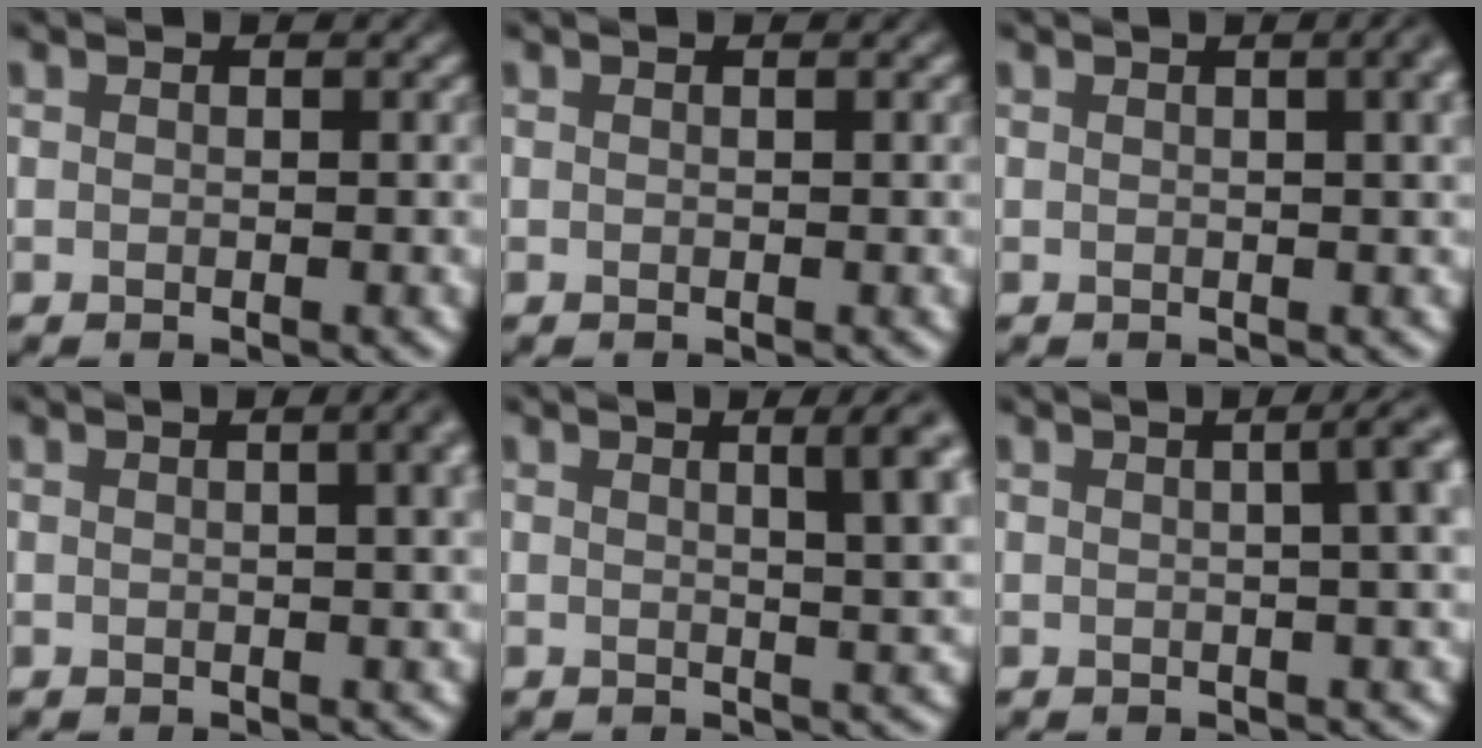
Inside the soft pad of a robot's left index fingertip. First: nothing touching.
{"total": 0.0}
{"total": 5.6, "force": [1.8, 2.6, 4.6], "torque": [-0.021, 0.031, -0.001]}
{"total": 6.4, "force": [2.0, 3.2, 5.3], "torque": [-0.017, 0.040, -0.006]}
{"total": 6.3, "force": [2.0, 2.1, 5.6], "torque": [-0.035, 0.016, 0.021]}
{"total": 9.7, "force": [2.2, 5.0, 8.0], "torque": [-0.006, 0.055, -0.013]}